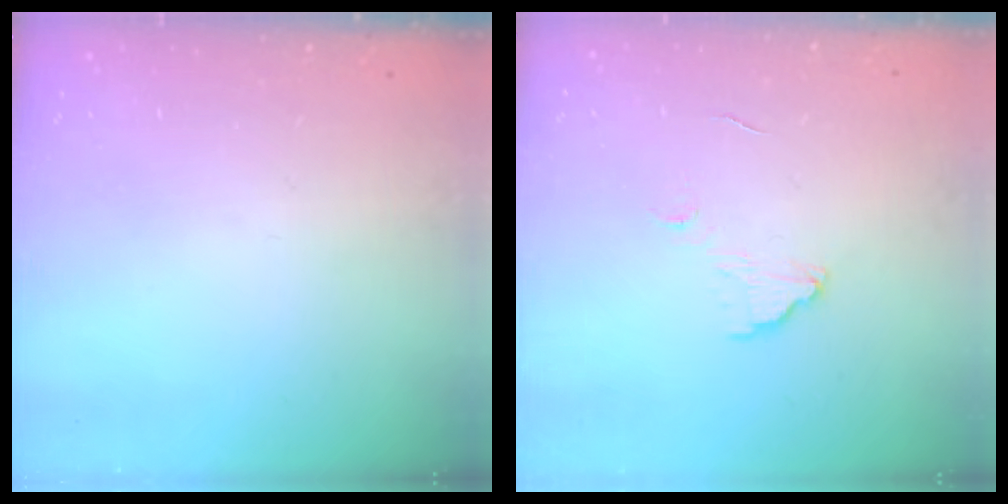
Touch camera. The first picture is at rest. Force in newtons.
{"total": 5.9, "press": 5.9, "slide": 0.4}